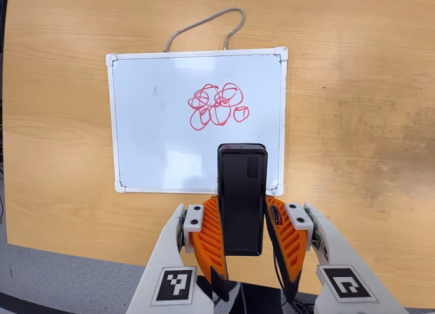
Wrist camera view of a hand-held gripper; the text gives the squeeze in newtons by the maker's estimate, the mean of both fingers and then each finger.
{"total": 4.1, "left": 2.7, "right": 5.6}